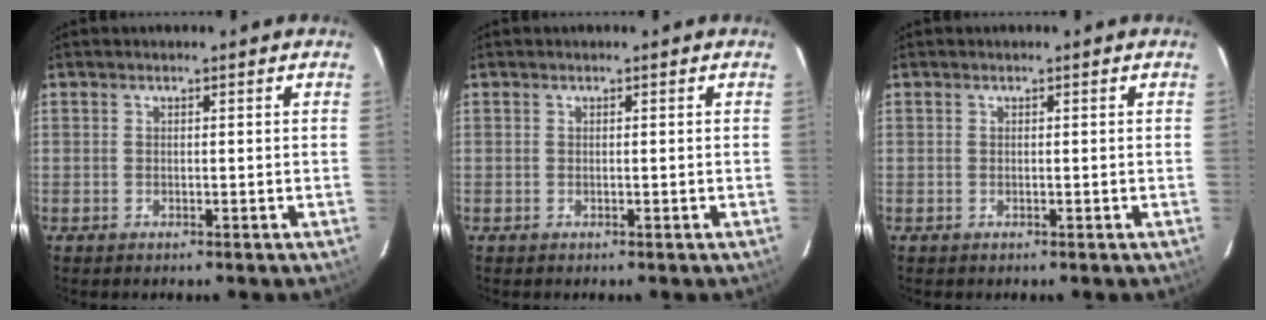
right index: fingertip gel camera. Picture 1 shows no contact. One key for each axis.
{"total": 0.0}
{"total": 0.0}